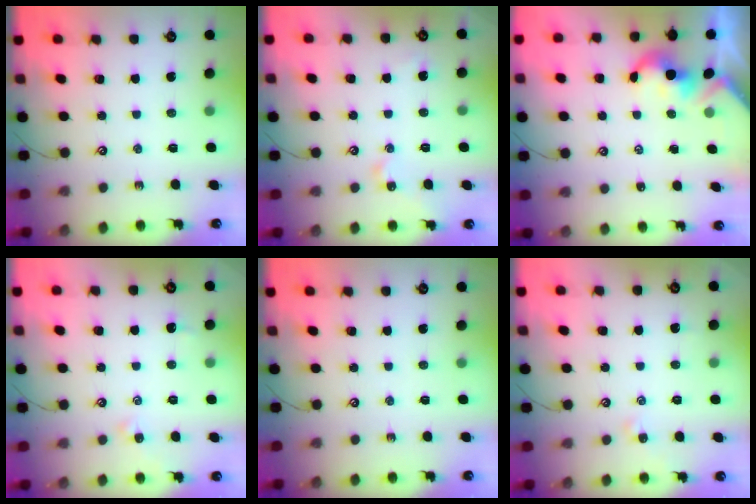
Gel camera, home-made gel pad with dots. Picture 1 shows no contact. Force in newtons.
{"total": 2.3, "press": 2.3, "slide": 0.2}
{"total": 2.3, "press": 2.3, "slide": 0.2}
{"total": 0.9, "press": 0.8, "slide": 0.5}
{"total": 0.0}
{"total": 0.0}